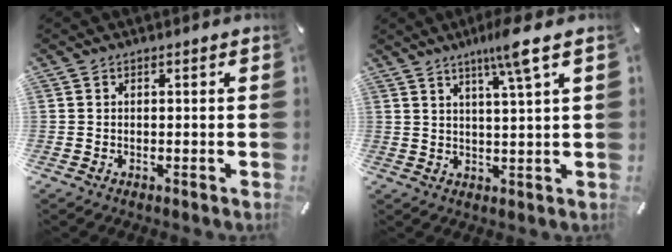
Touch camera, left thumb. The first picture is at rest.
{"total": 7.5, "force": [4.7, -0.3, 5.8], "torque": [-0.109, -0.019, 0.074]}